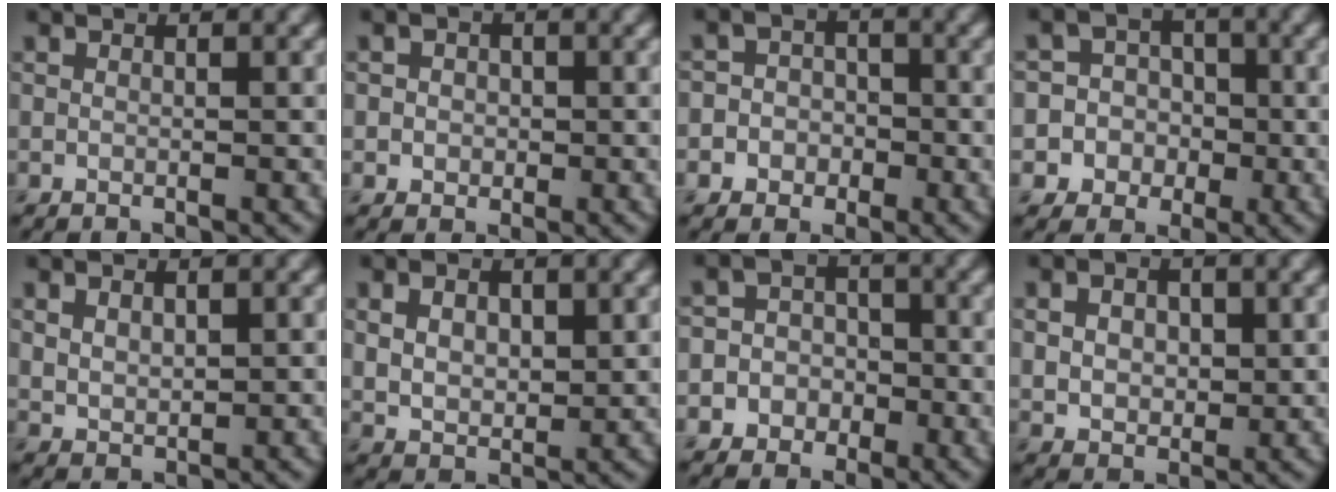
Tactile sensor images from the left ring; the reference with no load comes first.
{"total": 1.7, "force": [0.0, 1.5, 0.7], "torque": [-0.001, 0.000, -0.005]}
{"total": 3.9, "force": [-1.2, 3.6, 0.8], "torque": [0.015, 0.011, -0.041]}
{"total": 6.1, "force": [-1.3, 5.9, 0.6], "torque": [0.009, 0.019, -0.051]}
{"total": 1.8, "force": [0.6, 1.1, 1.3], "torque": [-0.029, -0.004, 0.018]}
{"total": 3.7, "force": [1.1, 2.4, 2.6], "torque": [-0.055, -0.004, 0.024]}
{"total": 4.7, "force": [-1.8, 4.4, 0.6], "torque": [0.019, 0.008, -0.051]}
{"total": 3.7, "force": [0.7, 2.6, 2.5], "torque": [-0.050, -0.004, 0.015]}